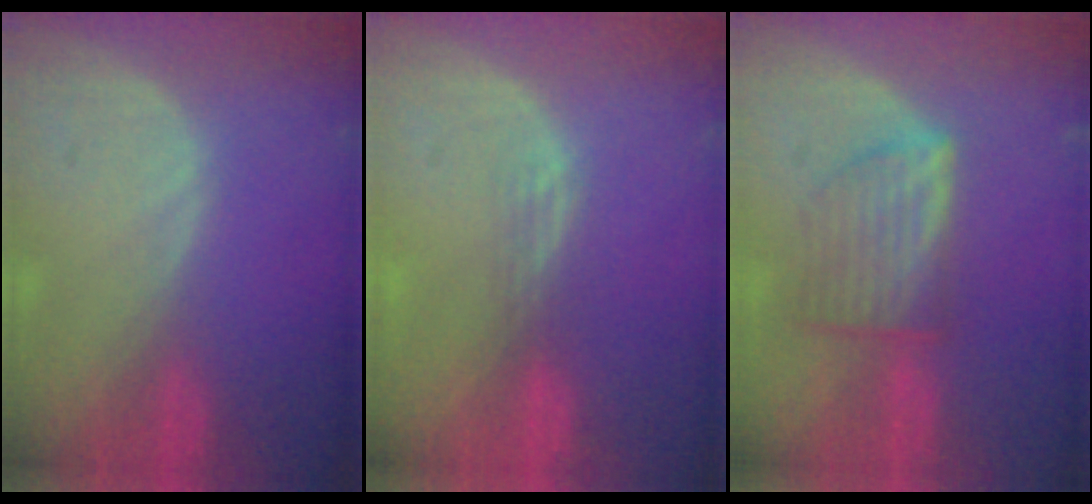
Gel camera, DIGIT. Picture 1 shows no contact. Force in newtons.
{"total": 1.8, "press": 1.3, "slide": 1.2}
{"total": 6.9, "press": 6.2, "slide": 2.9}